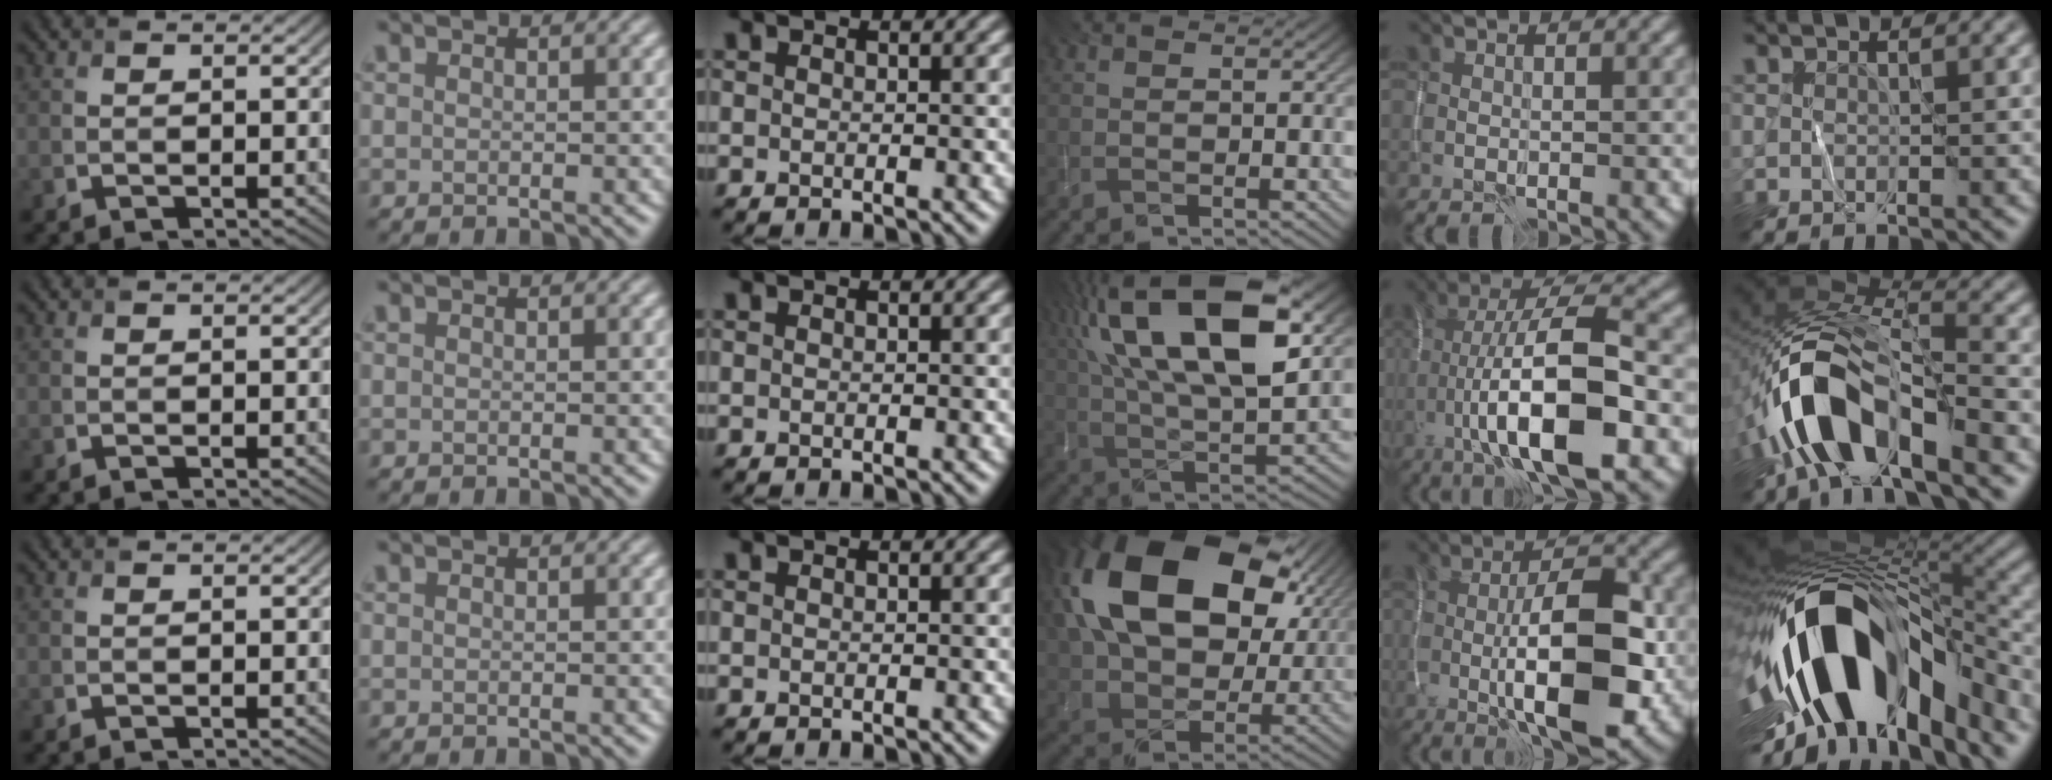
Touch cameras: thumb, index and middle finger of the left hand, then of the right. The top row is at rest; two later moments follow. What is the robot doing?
{"motion": "wipe", "object": "whiteboard"}